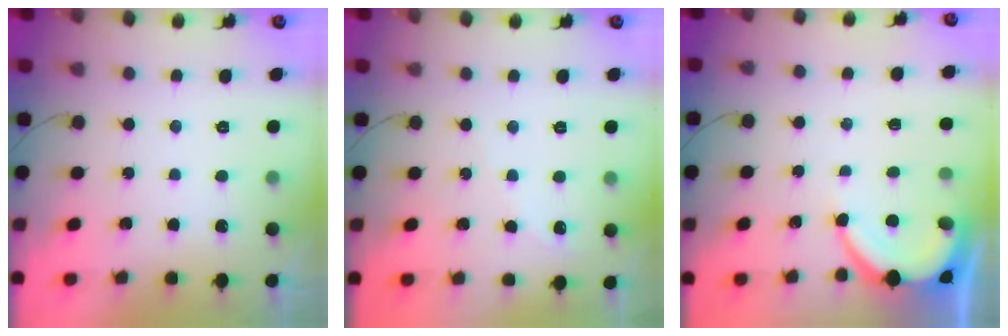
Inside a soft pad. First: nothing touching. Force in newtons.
{"total": 3.1, "press": 3.0, "slide": 0.4}
{"total": 4.7, "press": 4.7, "slide": 0.4}